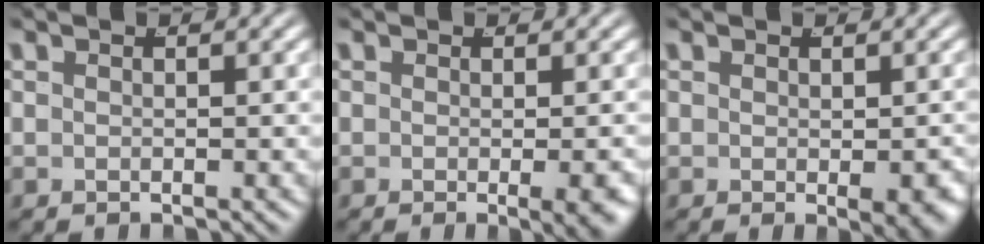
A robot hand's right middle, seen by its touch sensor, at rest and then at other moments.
{"total": 2.3, "force": [-0.7, 0.0, 2.2], "torque": [-0.023, -0.007, -0.008]}
{"total": 2.0, "force": [-0.5, 0.5, 1.8], "torque": [-0.012, -0.010, -0.003]}